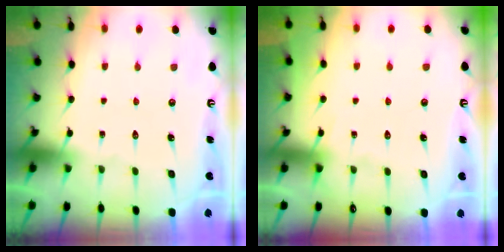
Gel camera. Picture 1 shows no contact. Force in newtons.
{"total": 3.8, "press": 3.7, "slide": 0.6}